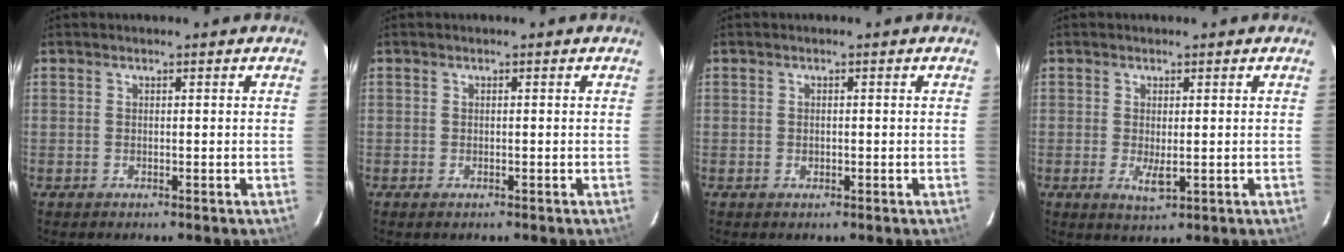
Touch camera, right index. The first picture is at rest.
{"total": 0.6, "force": [-0.4, 0.4, 0.3], "torque": [-0.005, -0.002, -0.008]}
{"total": 0.7, "force": [-0.2, 0.6, 0.3], "torque": [-0.004, 0.001, -0.002]}
{"total": 3.3, "force": [-0.5, 1.2, 3.0], "torque": [-0.056, -0.012, -0.004]}